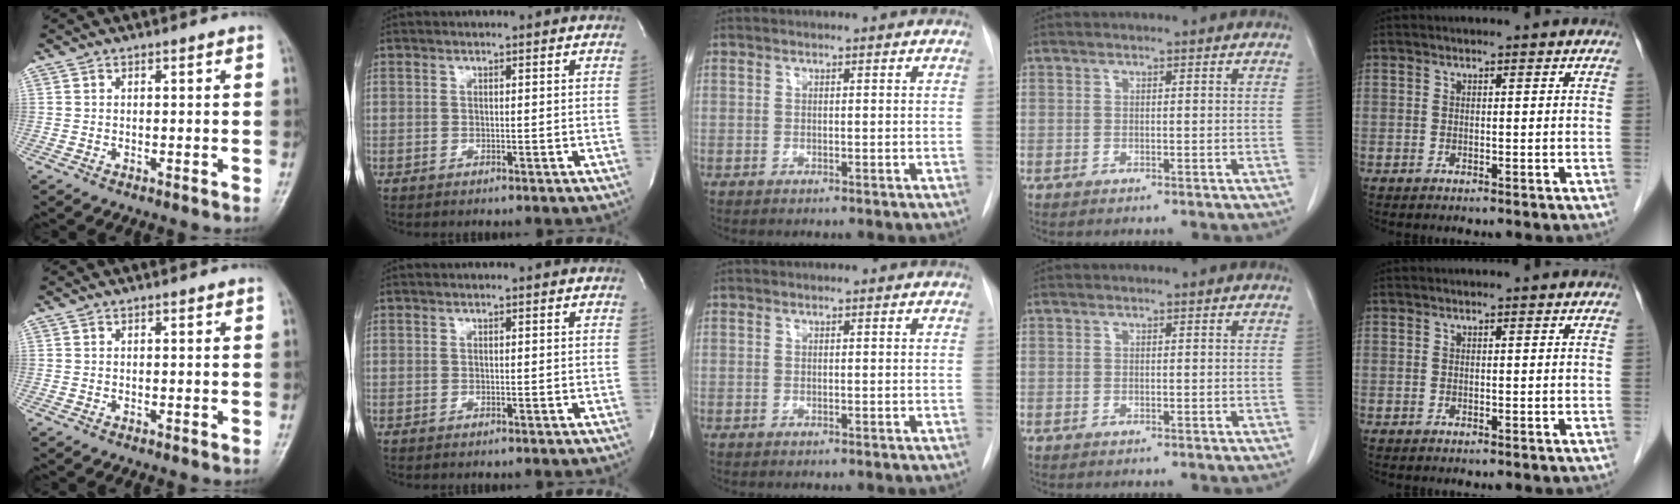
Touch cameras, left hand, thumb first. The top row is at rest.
{}